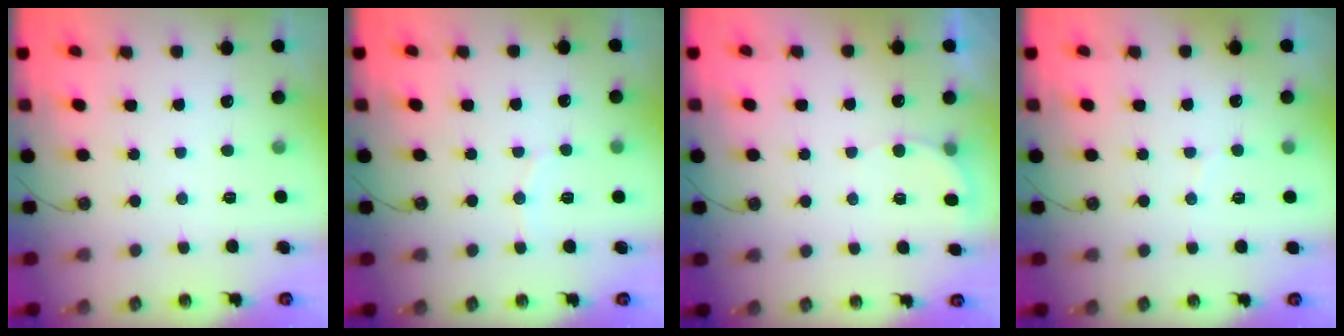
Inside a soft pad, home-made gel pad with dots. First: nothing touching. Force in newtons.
{"total": 5.3, "press": 5.2, "slide": 0.7}
{"total": 3.6, "press": 3.4, "slide": 0.9}
{"total": 2.9, "press": 2.7, "slide": 1.1}